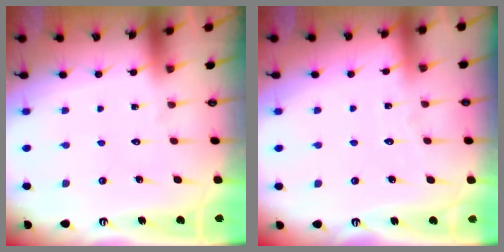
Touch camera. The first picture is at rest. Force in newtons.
{"total": 1.8, "press": 1.8, "slide": 0.2}